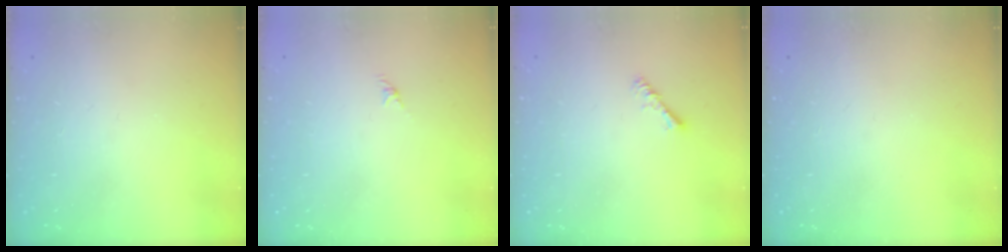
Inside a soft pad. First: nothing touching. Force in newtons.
{"total": 0.0}
{"total": 2.4, "press": 2.4, "slide": 0.3}
{"total": 0.0}